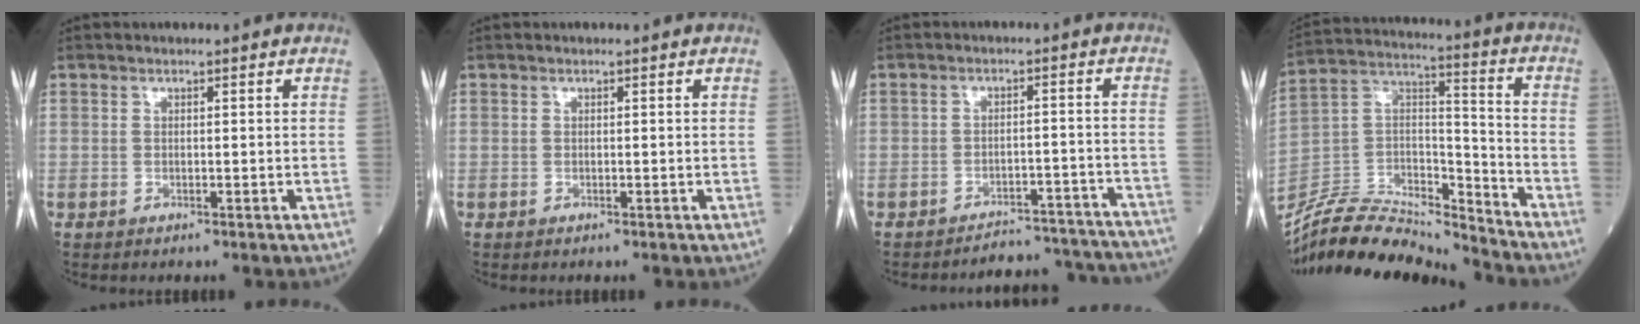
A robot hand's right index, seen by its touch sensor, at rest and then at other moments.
{"total": 0.0}
{"total": 12.7, "force": [-12.6, 1.5, 0.3], "torque": [0.022, 0.028, -0.147]}
{"total": 19.2, "force": [-18.5, 1.9, 4.6], "torque": [-0.091, 0.033, -0.327]}